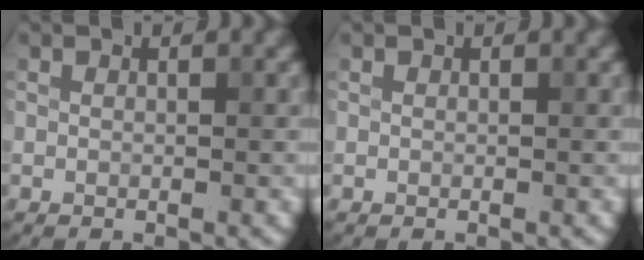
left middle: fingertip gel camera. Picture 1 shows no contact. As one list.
[{"total": 0.0}]